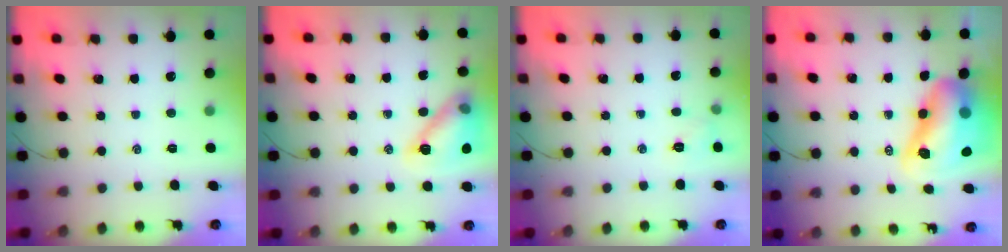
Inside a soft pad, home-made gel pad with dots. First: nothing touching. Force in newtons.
{"total": 13.2, "press": 13.1, "slide": 1.1}
{"total": 4.5, "press": 4.2, "slide": 1.5}
{"total": 16.7, "press": 16.0, "slide": 4.6}